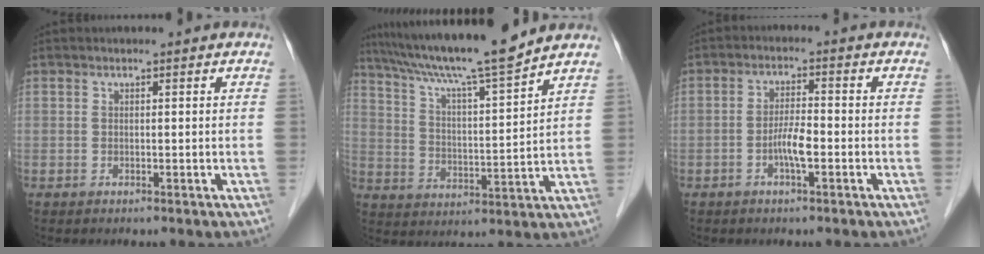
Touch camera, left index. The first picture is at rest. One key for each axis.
{"total": 14.7, "fx": 12.7, "fy": -1.0, "fz": 7.3, "tx": -0.130, "ty": 0.006, "tz": 0.211}
{"total": 3.8, "fx": -1.4, "fy": 0.6, "fz": 3.5, "tx": -0.068, "ty": 0.001, "tz": -0.029}